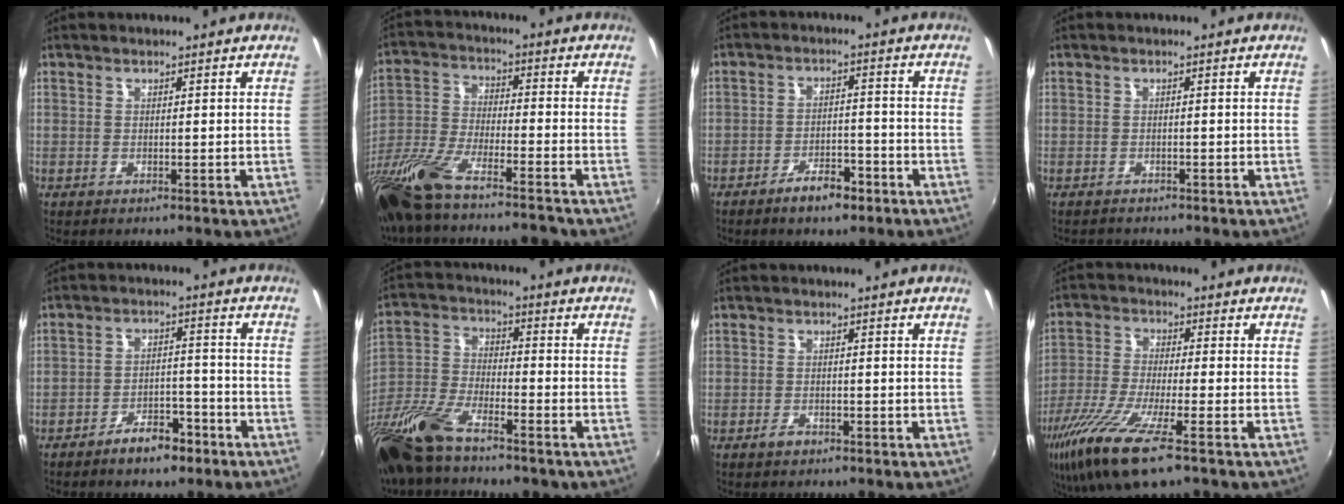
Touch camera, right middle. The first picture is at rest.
{"total": 17.9, "force": [-14.2, 3.1, 10.5], "torque": [-0.231, -0.052, -0.263]}
{"total": 5.8, "force": [-4.1, 2.4, 3.4], "torque": [-0.069, 0.002, -0.060]}
{"total": 1.7, "force": [-1.5, 0.9, 0.0], "torque": [-0.005, -0.001, -0.024]}
{"total": 6.7, "force": [-4.8, 3.0, 3.4], "torque": [-0.067, 0.012, -0.067]}
{"total": 18.0, "force": [-12.7, 6.6, 10.9], "torque": [-0.249, -0.041, -0.243]}
{"total": 1.7, "force": [-1.3, 0.9, 0.7], "torque": [-0.013, -0.001, -0.022]}
{"total": 13.8, "force": [-8.2, 2.2, 10.9], "torque": [-0.232, -0.045, -0.159]}